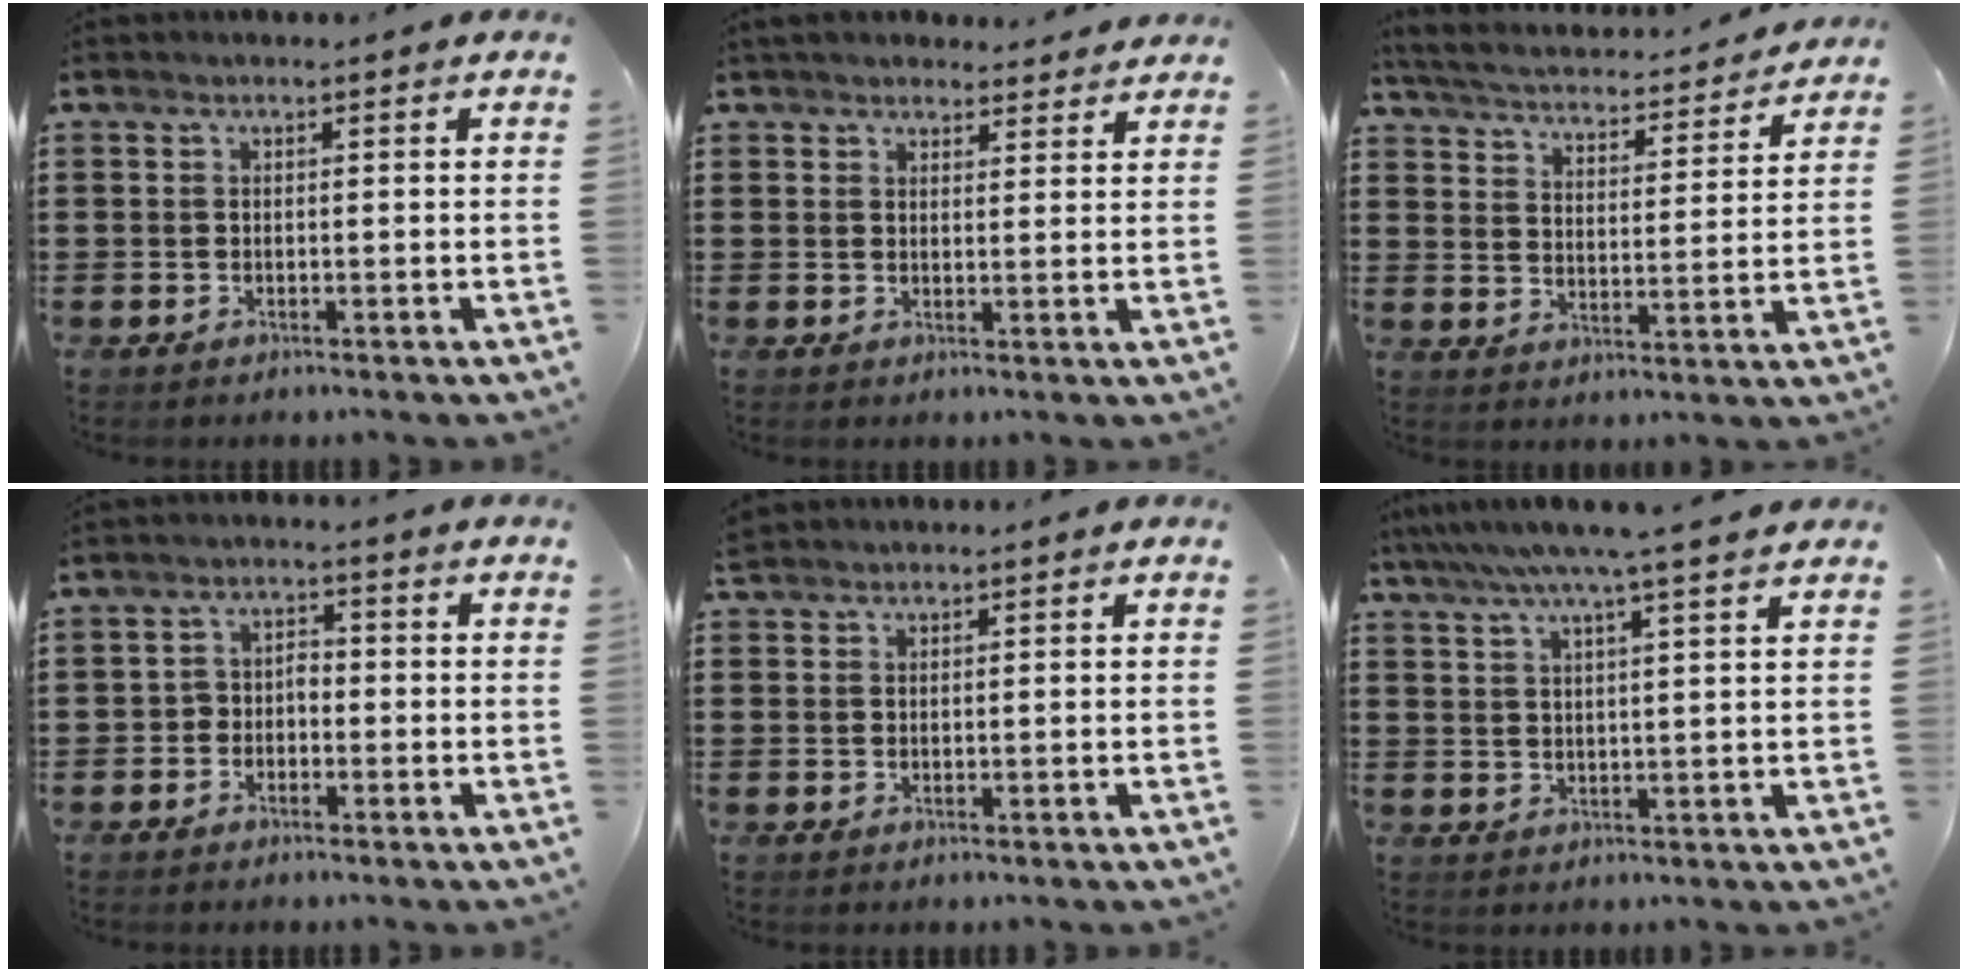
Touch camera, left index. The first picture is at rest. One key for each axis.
{"total": 3.1, "fx": 3.0, "fy": 0.8, "fz": 0.4, "tx": -0.009, "ty": -0.007, "tz": 0.055}
{"total": 3.5, "fx": 3.5, "fy": 0.0, "fz": 0.4, "tx": -0.032, "ty": -0.031, "tz": 0.052}
{"total": 2.4, "fx": -1.7, "fy": 1.6, "fz": 0.6, "tx": -0.019, "ty": 0.010, "tz": -0.041}
{"total": 1.0, "fx": 0.9, "fy": 0.2, "fz": 0.0, "tx": -0.003, "ty": 0.002, "tz": 0.019}
{"total": 6.4, "fx": 5.1, "fy": -0.7, "fz": 3.8, "tx": -0.089, "ty": -0.016, "tz": 0.086}